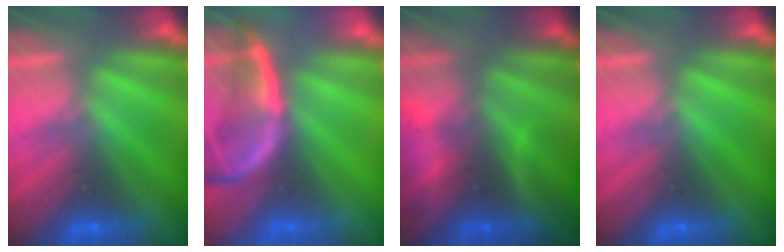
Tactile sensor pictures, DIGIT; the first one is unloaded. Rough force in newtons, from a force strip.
{"total": 2.1}
{"total": 10.8}
{"total": 0.0}